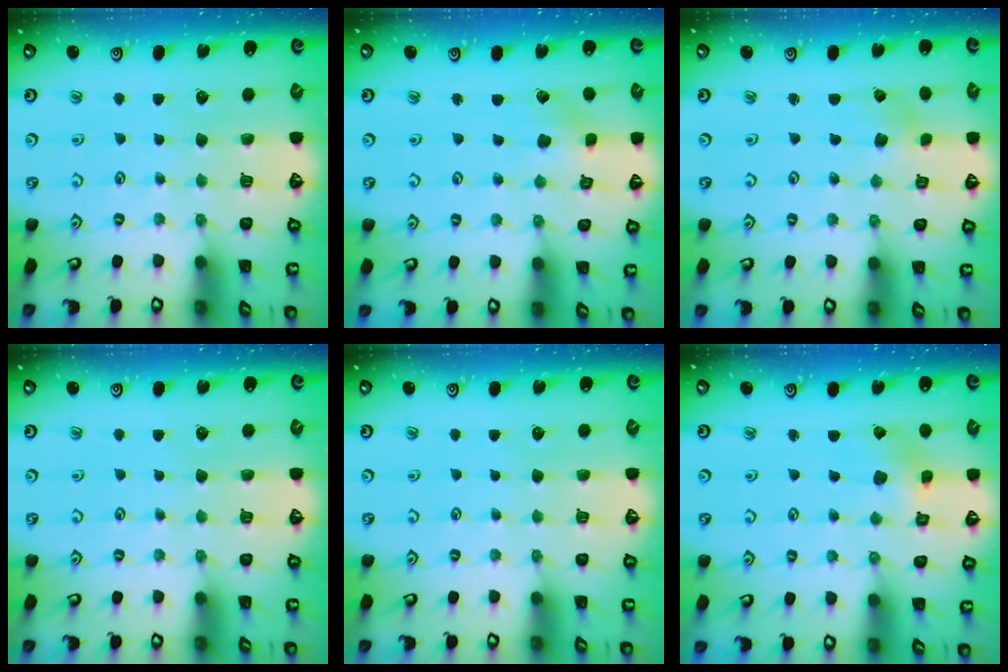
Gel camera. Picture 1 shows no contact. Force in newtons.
{"total": 2.9, "press": 2.9, "slide": 0.2}
{"total": 2.8, "press": 2.8, "slide": 0.3}
{"total": 0.0}
{"total": 0.0}
{"total": 2.5, "press": 2.5, "slide": 0.4}